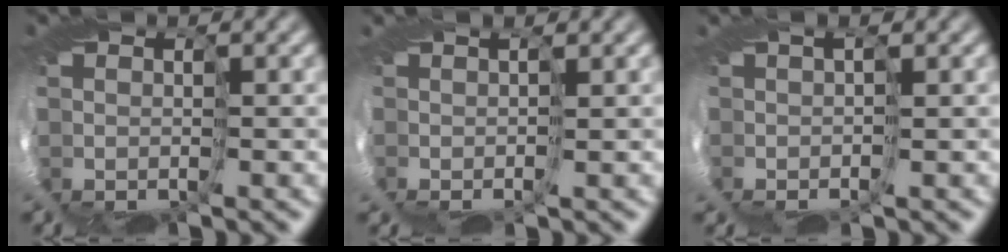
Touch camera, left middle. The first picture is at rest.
{"total": 1.7, "force": [1.1, -1.1, -0.6], "torque": [0.011, 0.013, 0.007]}
{"total": 1.6, "force": [0.2, -1.5, -0.5], "torque": [0.030, 0.012, -0.004]}